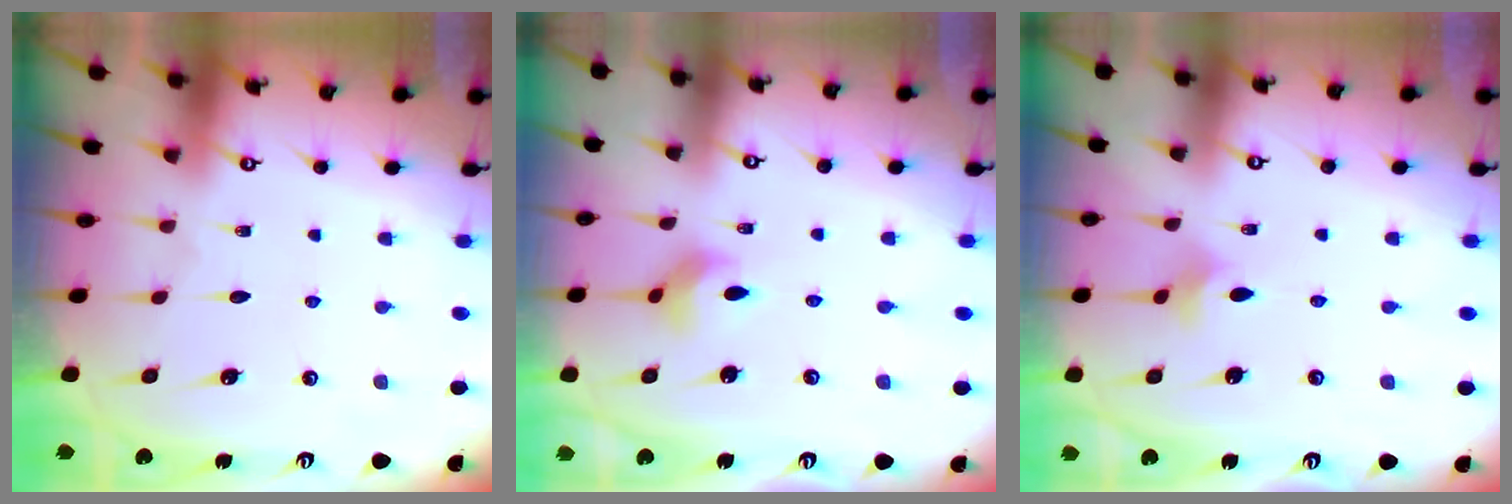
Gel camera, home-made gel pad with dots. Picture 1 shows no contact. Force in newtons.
{"total": 3.5, "press": 3.5, "slide": 0.5}
{"total": 4.2, "press": 4.1, "slide": 1.0}